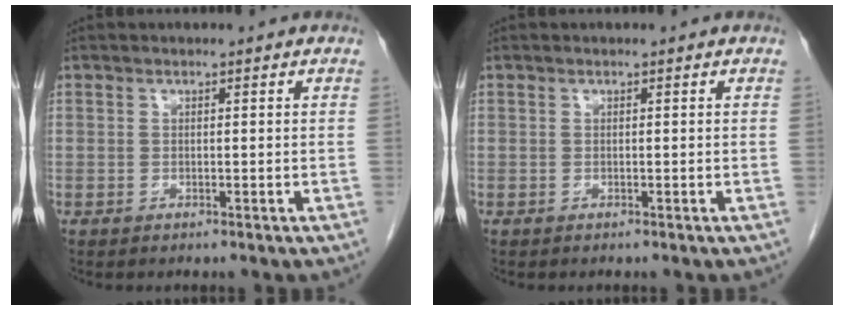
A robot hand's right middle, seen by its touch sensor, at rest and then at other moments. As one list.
[{"total": 0.0}]